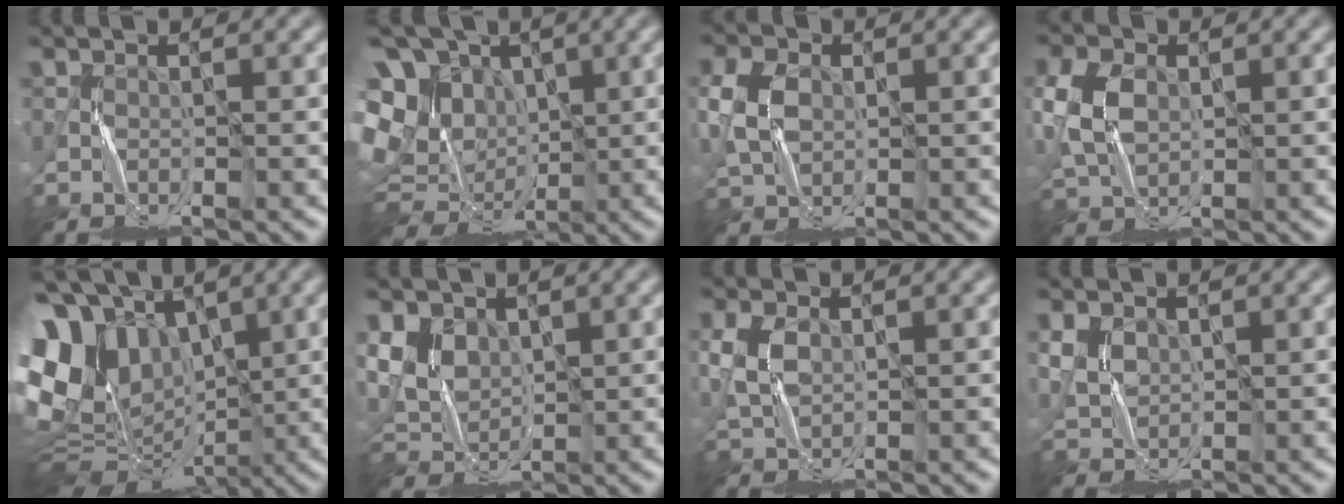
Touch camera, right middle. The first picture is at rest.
{"total": 16.6, "force": [1.6, 13.6, 9.4], "torque": [-0.224, 0.017, 0.030]}
{"total": 5.3, "force": [0.5, 4.0, 3.5], "torque": [-0.101, 0.008, 0.008]}
{"total": 6.0, "force": [0.6, 4.3, 4.2], "torque": [-0.126, 0.006, 0.011]}
{"total": 13.3, "force": [1.9, 9.6, 9.0], "torque": [-0.193, 0.013, 0.036]}
{"total": 4.7, "force": [1.9, 3.3, 2.7], "torque": [-0.064, -0.005, 0.036]}
{"total": 3.8, "force": [0.6, 2.5, 2.7], "torque": [-0.083, 0.003, 0.016]}
{"total": 2.8, "force": [1.0, 2.0, 1.6], "torque": [-0.048, -0.002, 0.023]}